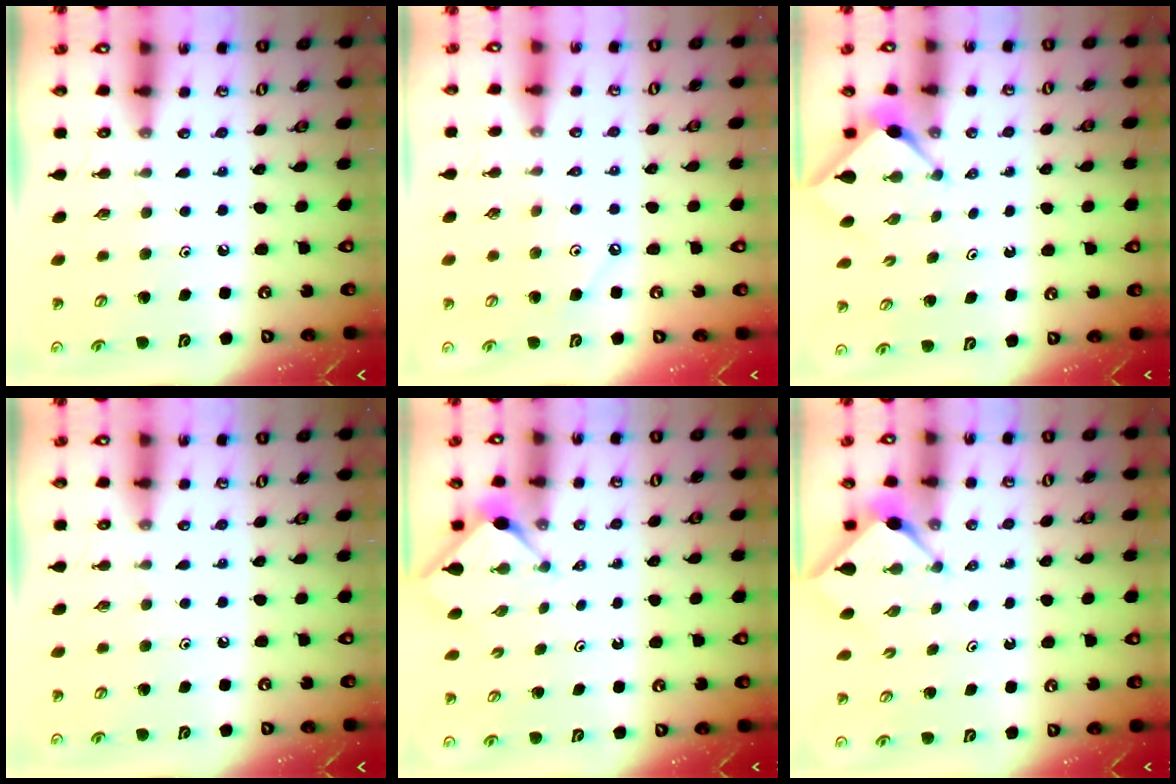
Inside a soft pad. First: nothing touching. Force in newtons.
{"total": 3.0, "press": 3.0, "slide": 0.4}
{"total": 3.0, "press": 2.9, "slide": 0.4}
{"total": 0.0}
{"total": 2.9, "press": 2.9, "slide": 0.4}
{"total": 3.0, "press": 2.9, "slide": 0.4}